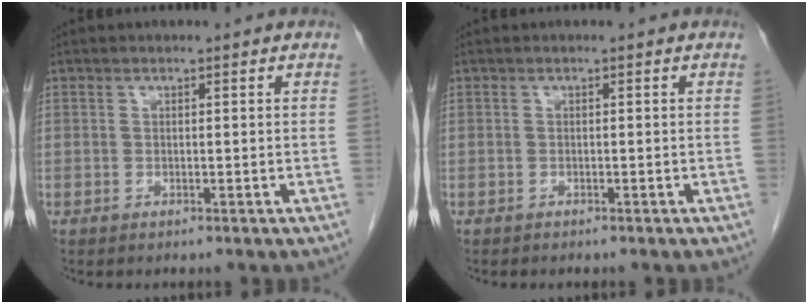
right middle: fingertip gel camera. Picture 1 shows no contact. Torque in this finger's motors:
{"motor_torque": [-0.20, -0.29, -0.03, -0.01]}